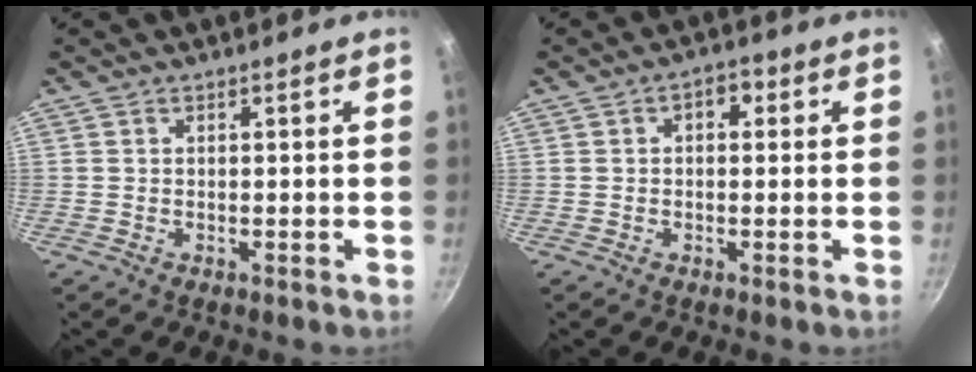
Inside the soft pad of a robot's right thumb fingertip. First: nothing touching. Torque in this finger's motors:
{"motor_torque": [-0.01, 0.03, -0.25, 0.20, -0.01]}